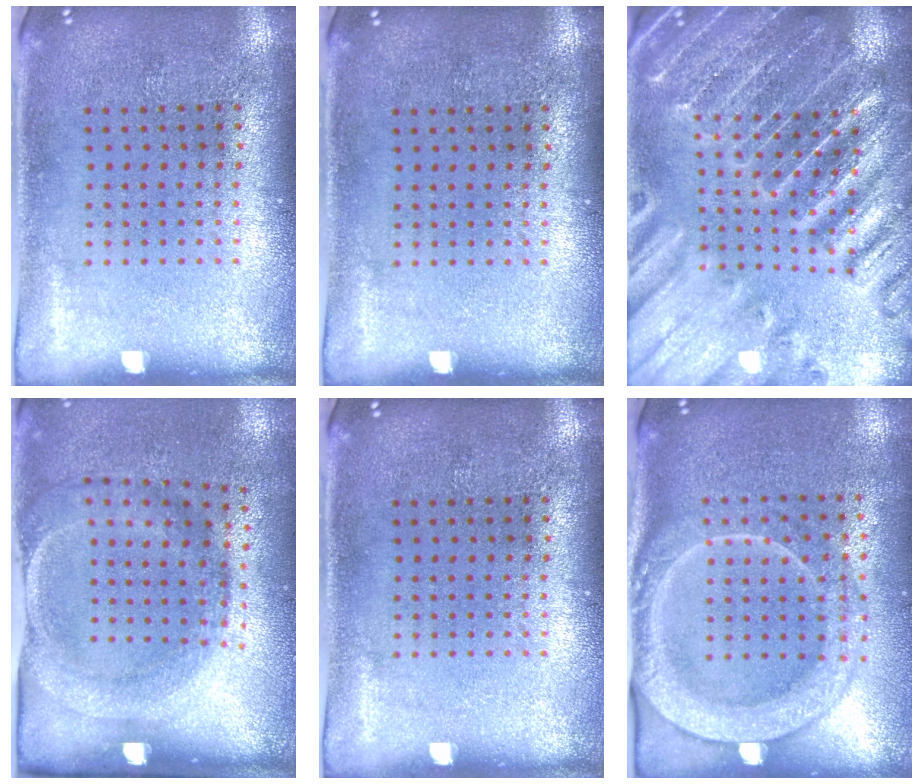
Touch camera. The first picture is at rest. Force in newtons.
{"total": 0.0}
{"total": 3.7, "press": 3.6, "slide": 0.9}
{"total": 1.8, "press": 1.2, "slide": 1.4}
{"total": 0.0}
{"total": 2.3, "press": 2.2, "slide": 0.9}